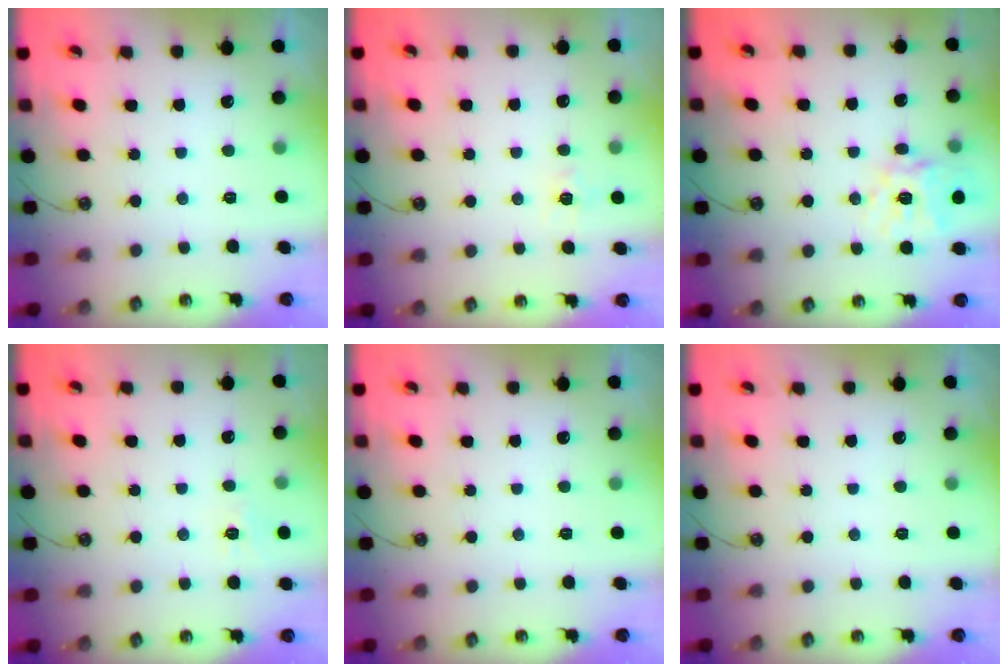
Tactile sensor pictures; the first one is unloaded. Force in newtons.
{"total": 6.8, "press": 6.8, "slide": 0.6}
{"total": 15.8, "press": 15.7, "slide": 1.9}
{"total": 6.5, "press": 6.4, "slide": 0.7}
{"total": 0.0}
{"total": 0.0}